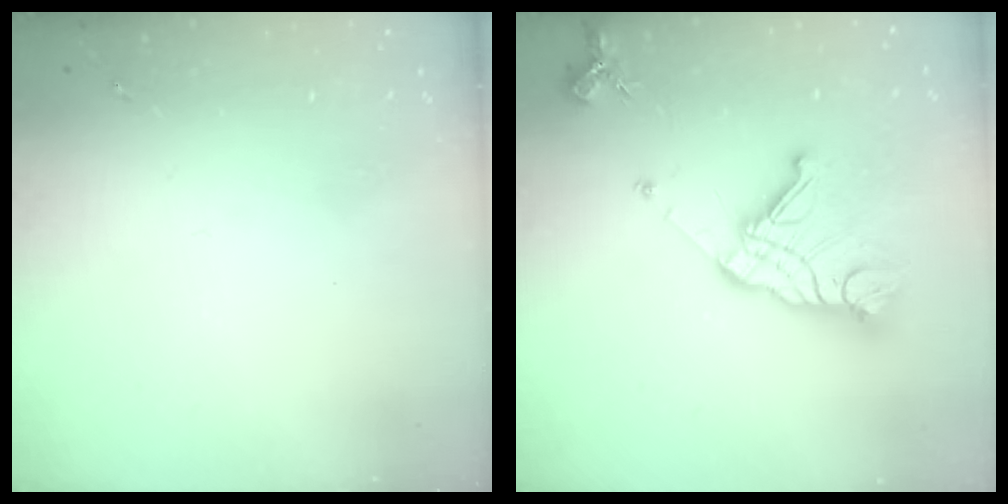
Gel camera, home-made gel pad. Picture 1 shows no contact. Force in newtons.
{"total": 17.5, "press": 17.3, "slide": 2.0}